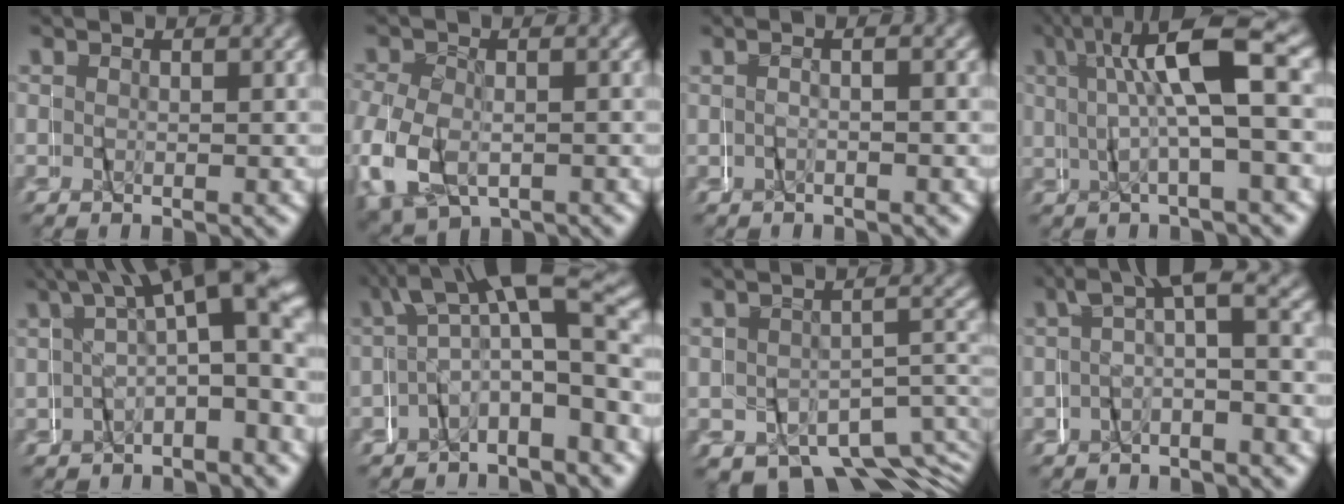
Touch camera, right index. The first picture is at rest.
{"total": 5.0, "force": [-1.6, 3.8, 2.7], "torque": [-0.095, -0.022, -0.012]}
{"total": 1.0, "force": [-0.8, -0.6, -0.2], "torque": [-0.004, 0.011, -0.021]}
{"total": 6.6, "force": [1.9, 0.5, 6.3], "torque": [-0.092, 0.031, 0.024]}
{"total": 7.4, "force": [2.3, 2.5, 6.6], "torque": [-0.078, 0.028, 0.023]}
{"total": 5.2, "force": [-0.1, 2.8, 4.4], "torque": [-0.078, 0.004, -0.008]}
{"total": 7.4, "force": [-4.7, 4.3, 3.8], "torque": [-0.039, -0.005, -0.070]}
{"total": 2.5, "force": [0.3, 0.2, 2.4], "torque": [-0.035, 0.019, -0.007]}